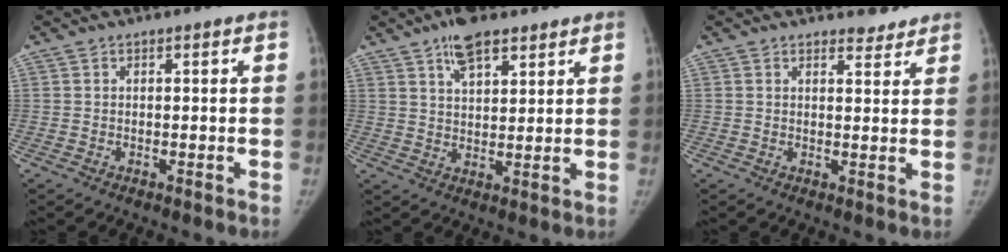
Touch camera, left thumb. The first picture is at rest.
{"total": 8.1, "force": [5.3, 3.6, 4.9], "torque": [-0.063, -0.021, 0.089]}
{"total": 2.8, "force": [2.6, 1.0, 0.2], "torque": [0.016, -0.022, 0.029]}